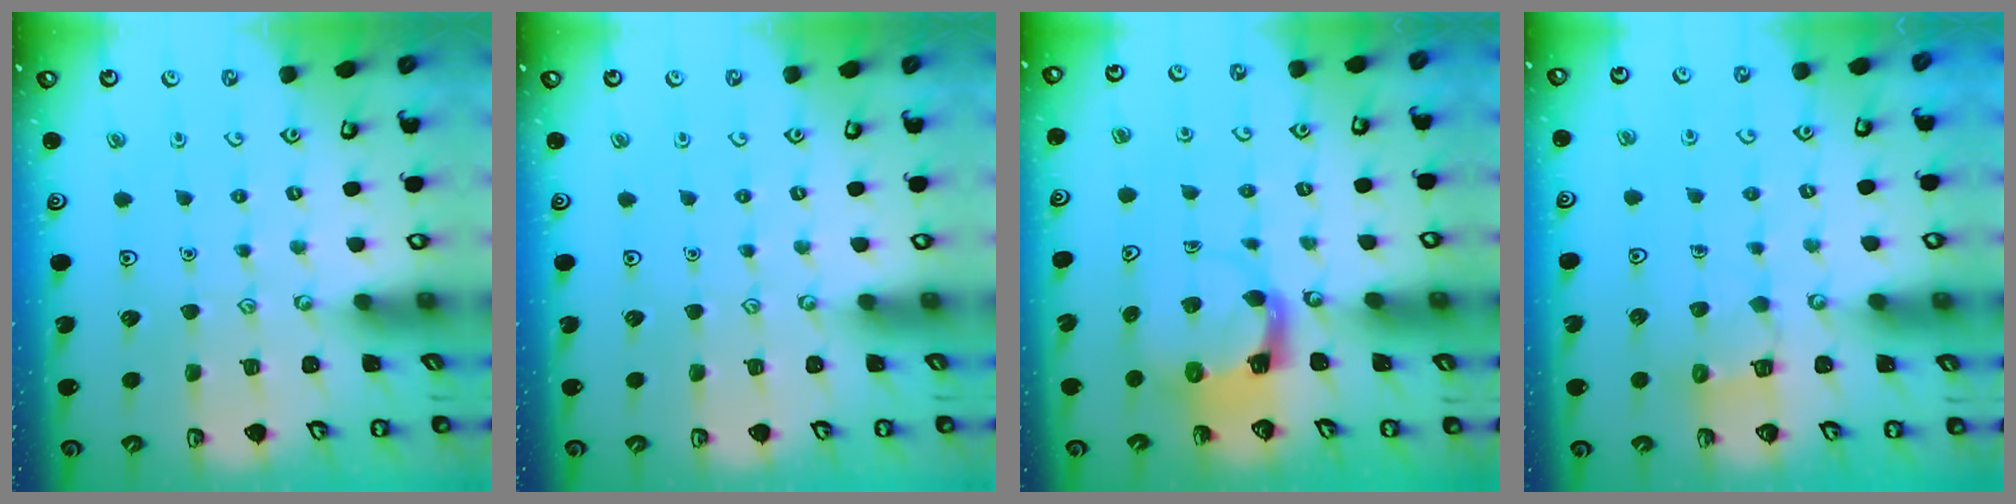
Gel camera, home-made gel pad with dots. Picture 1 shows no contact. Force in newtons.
{"total": 0.0}
{"total": 3.9, "press": 3.8, "slide": 0.6}
{"total": 5.5, "press": 5.5, "slide": 0.5}